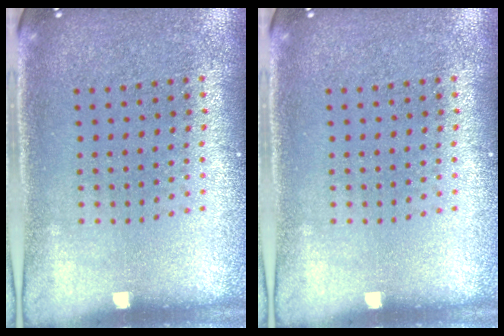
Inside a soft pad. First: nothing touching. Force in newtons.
{"total": 0.0}